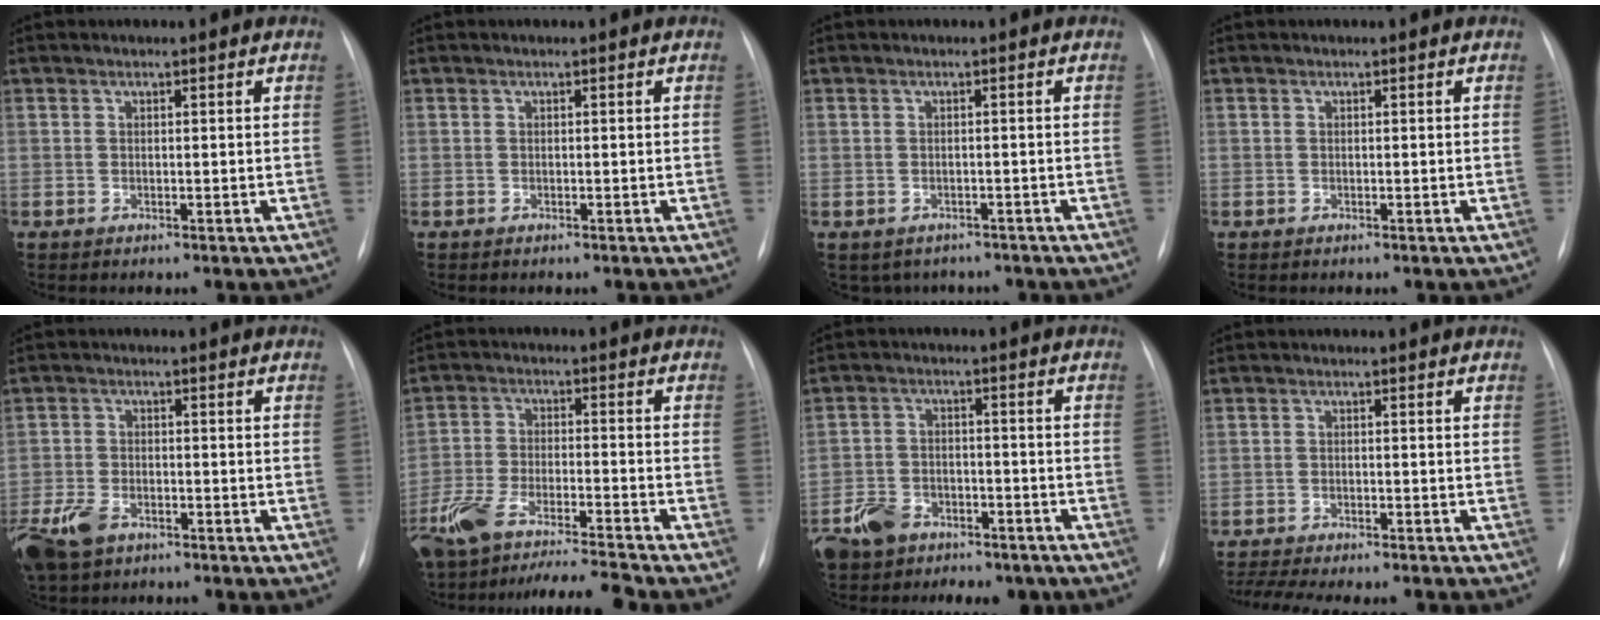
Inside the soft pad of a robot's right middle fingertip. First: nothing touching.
{"total": 0.0}
{"total": 5.1, "force": [-4.1, 3.0, 0.6], "torque": [0.003, 0.011, -0.047]}
{"total": 0.0}
{"total": 8.6, "force": [-5.2, 5.0, 4.6], "torque": [-0.109, -0.006, -0.092]}
{"total": 14.6, "force": [-13.0, 0.2, 6.5], "torque": [-0.128, -0.007, -0.226]}
{"total": 10.4, "force": [-7.3, 6.4, 3.9], "torque": [-0.086, 0.010, -0.116]}
{"total": 11.6, "force": [-10.1, 0.9, 5.6], "torque": [-0.078, -0.005, -0.151]}